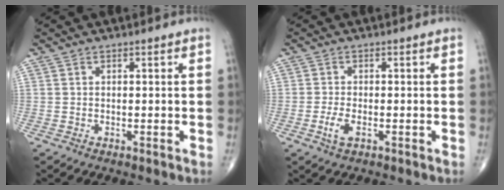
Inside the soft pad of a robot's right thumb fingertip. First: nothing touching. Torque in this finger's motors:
{"motor_torque": [0.05, 0.11, 0.22, 0.19, 0.02]}